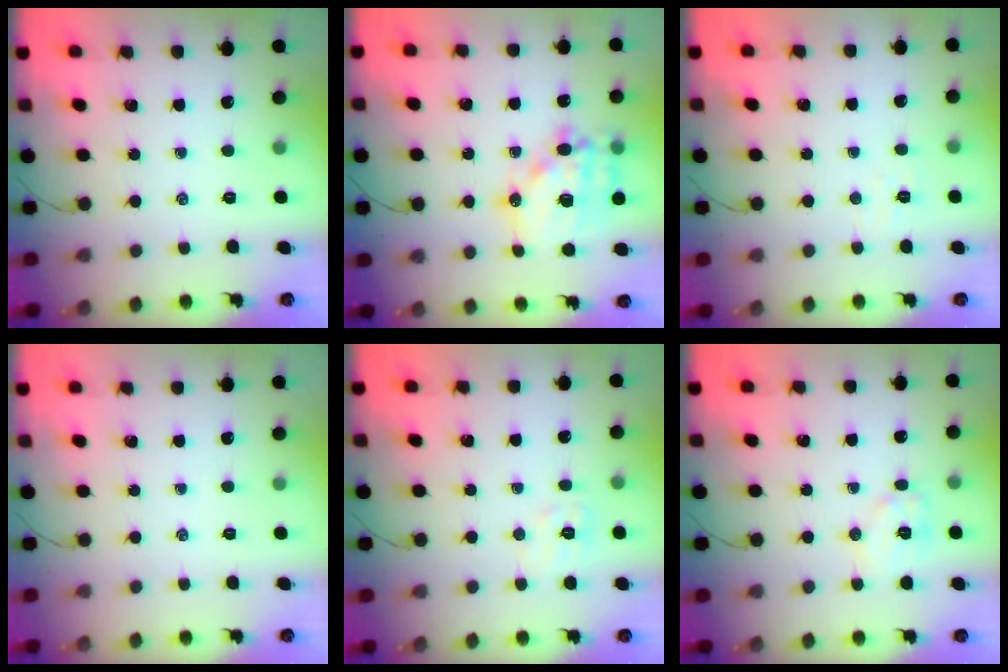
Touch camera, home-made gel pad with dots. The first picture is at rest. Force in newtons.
{"total": 15.8, "press": 15.5, "slide": 3.1}
{"total": 3.0, "press": 2.9, "slide": 0.8}
{"total": 0.0}
{"total": 7.4, "press": 7.3, "slide": 1.2}
{"total": 8.1, "press": 8.1, "slide": 0.5}